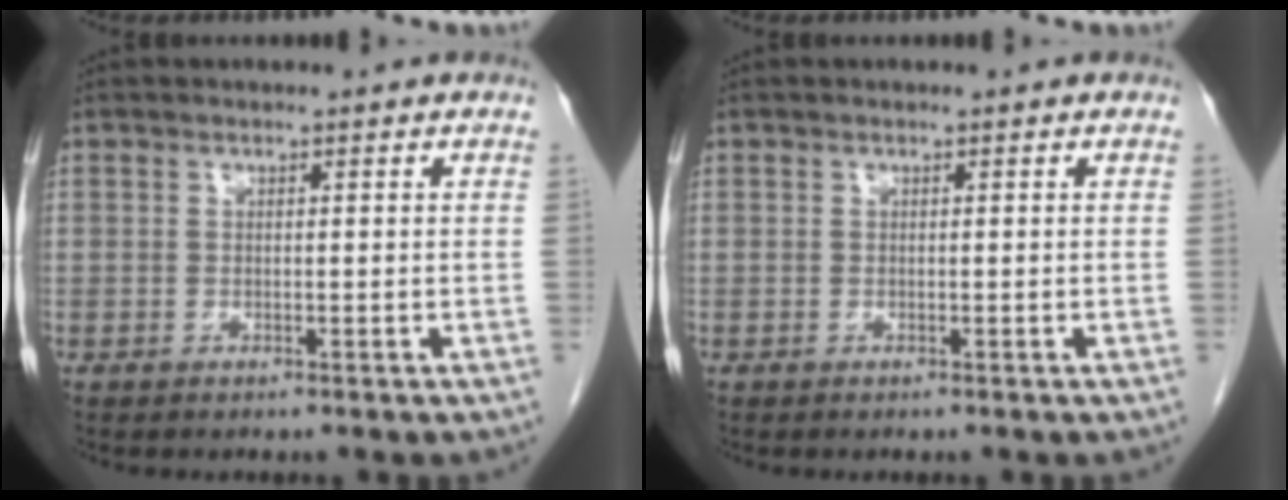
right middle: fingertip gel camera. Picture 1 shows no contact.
{"total": 0.0}